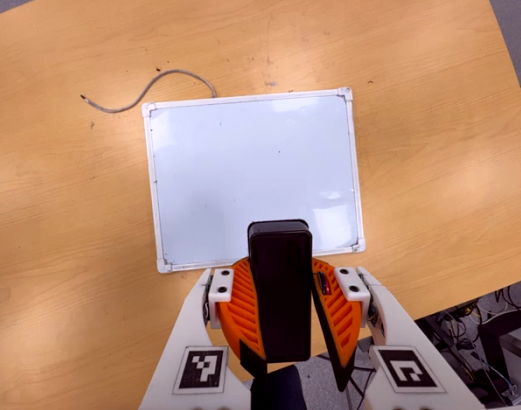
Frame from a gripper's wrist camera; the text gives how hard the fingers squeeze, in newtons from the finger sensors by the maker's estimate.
{"total": 9.9, "left": 9.8, "right": 9.9}